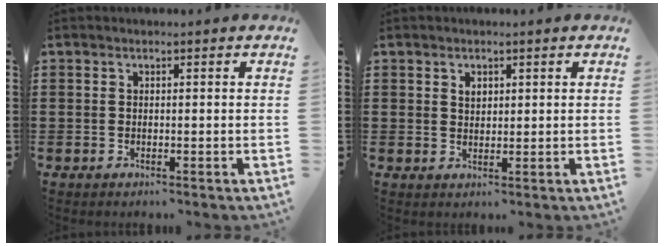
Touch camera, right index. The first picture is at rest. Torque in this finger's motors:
{"motor_torque": [0.09, -0.08, 0.02, 0.03]}